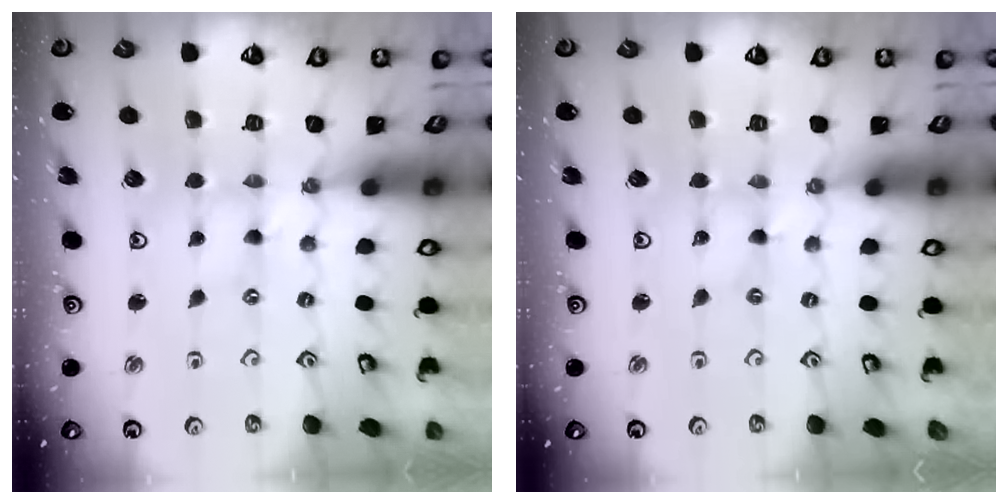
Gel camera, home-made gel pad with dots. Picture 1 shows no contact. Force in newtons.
{"total": 0.0}